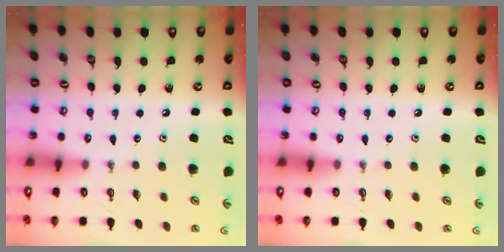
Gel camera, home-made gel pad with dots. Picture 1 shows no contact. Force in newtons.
{"total": 0.0}